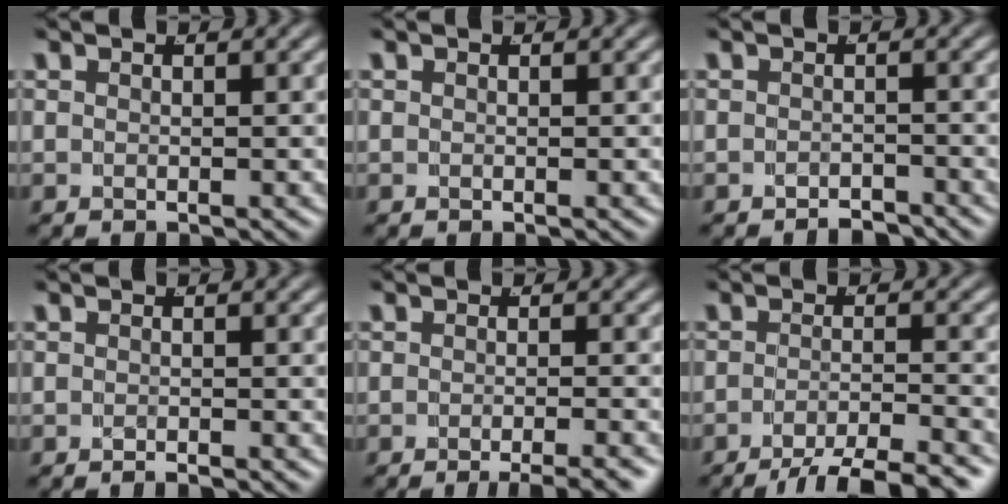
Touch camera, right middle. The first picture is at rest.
{"total": 0.0}
{"total": 2.1, "force": [-2.1, 0.2, 0.1], "torque": [0.003, -0.005, -0.035]}
{"total": 0.9, "force": [-0.9, -0.3, 0.1], "torque": [-0.002, 0.002, -0.018]}
{"total": 4.2, "force": [-3.4, 0.7, 2.3], "torque": [-0.022, 0.004, -0.057]}
{"total": 8.0, "force": [-6.6, 2.2, 4.0], "torque": [-0.049, -0.009, -0.101]}